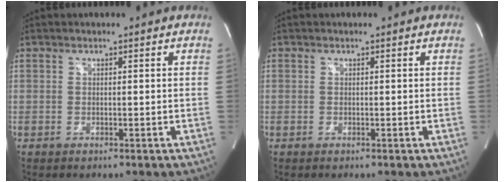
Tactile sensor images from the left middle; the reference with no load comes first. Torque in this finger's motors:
{"motor_torque": [-0.02, 0.02, 0.06, 0.00]}